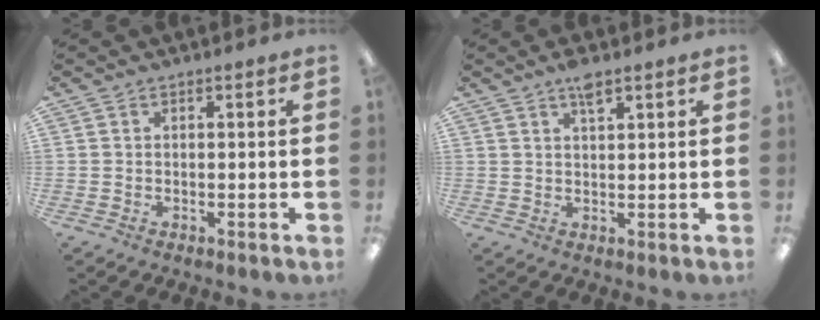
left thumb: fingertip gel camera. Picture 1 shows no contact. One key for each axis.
{"total": 3.6, "fx": 2.5, "fy": 1.0, "fz": 2.4, "tx": -0.046, "ty": -0.002, "tz": 0.043}